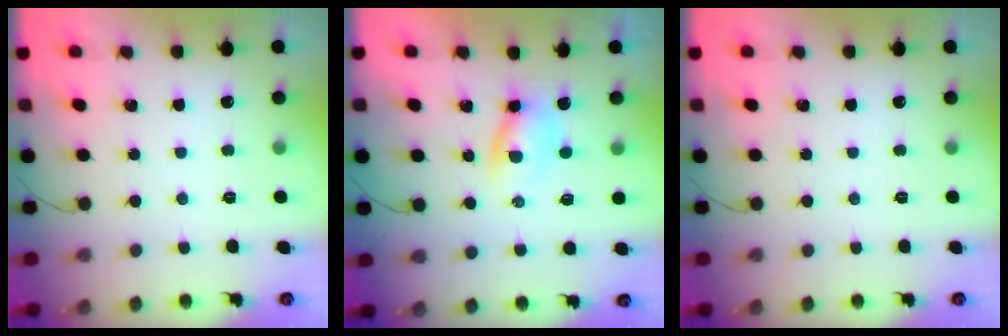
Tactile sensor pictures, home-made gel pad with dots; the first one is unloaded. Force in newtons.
{"total": 2.2, "press": 2.0, "slide": 1.1}
{"total": 0.0}